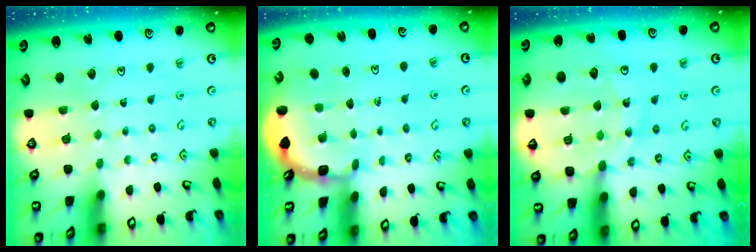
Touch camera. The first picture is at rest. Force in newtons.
{"total": 2.3, "press": 2.1, "slide": 0.9}
{"total": 14.2, "press": 13.8, "slide": 3.4}